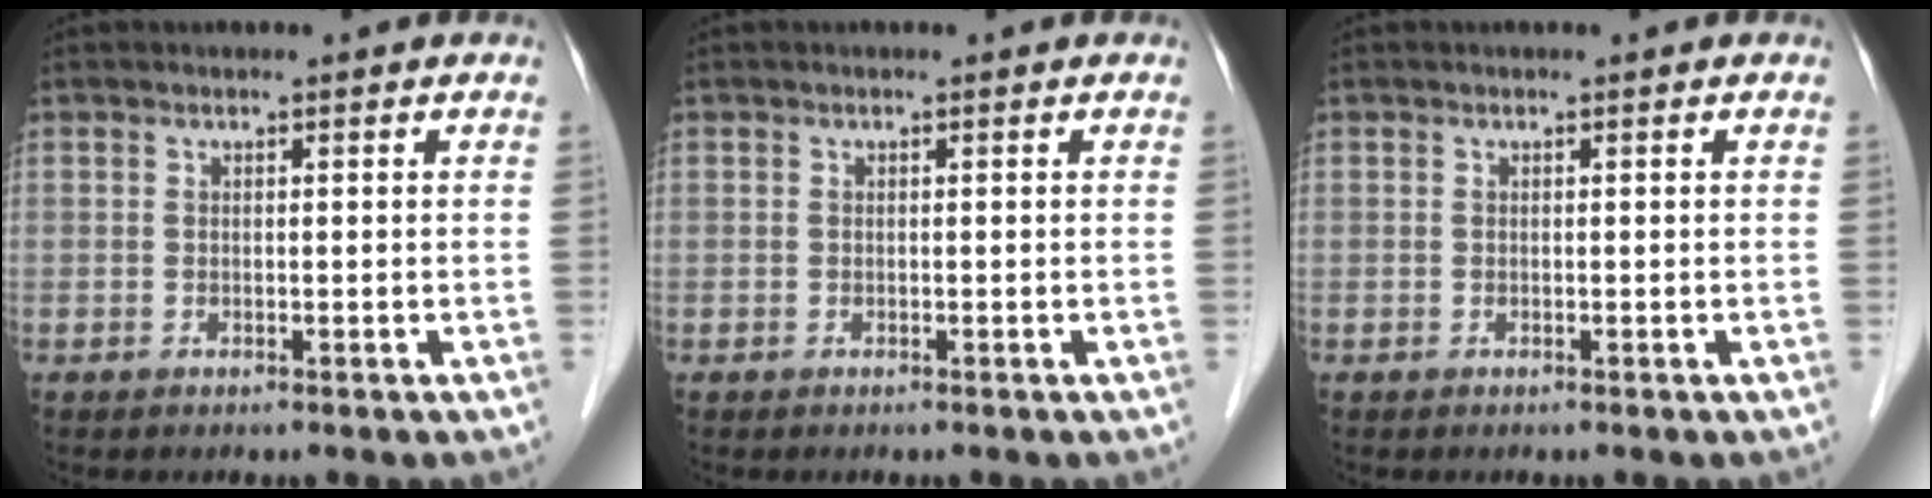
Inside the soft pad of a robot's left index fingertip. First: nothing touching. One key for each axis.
{"total": 0.0}
{"total": 0.0}